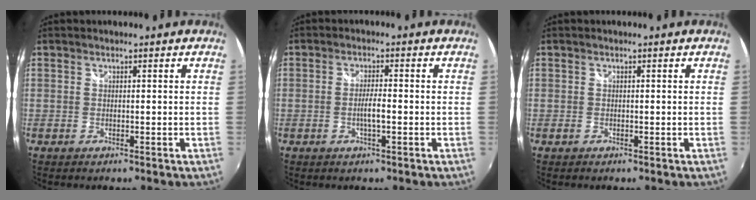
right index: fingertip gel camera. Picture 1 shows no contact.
{"total": 2.9, "force": [-0.9, 0.4, 2.8], "torque": [-0.051, -0.002, -0.017]}
{"total": 0.7, "force": [-0.4, 0.6, 0.1], "torque": [-0.003, -0.001, -0.007]}